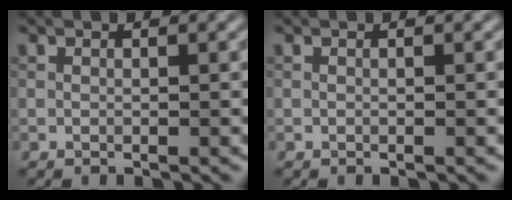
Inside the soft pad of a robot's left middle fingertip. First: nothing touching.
{"total": 0.0}